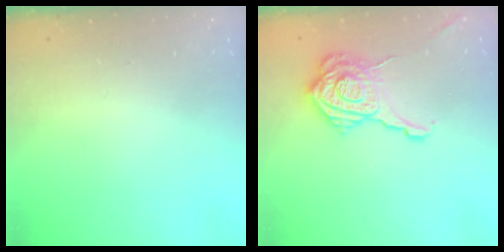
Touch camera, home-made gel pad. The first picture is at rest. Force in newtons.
{"total": 18.2, "press": 18.1, "slide": 0.9}